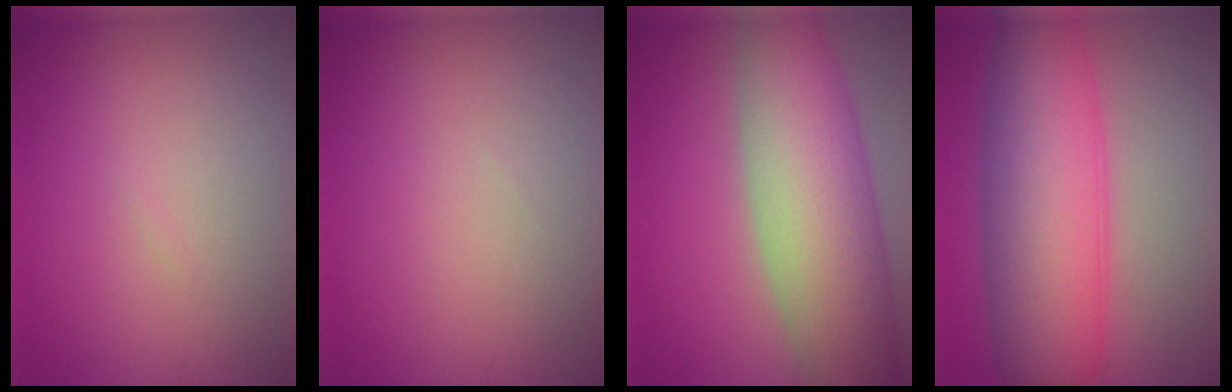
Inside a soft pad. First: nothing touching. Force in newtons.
{"total": 0.0}
{"total": 10.4, "press": 10.4, "slide": 0.6}
{"total": 10.8, "press": 10.8, "slide": 0.2}